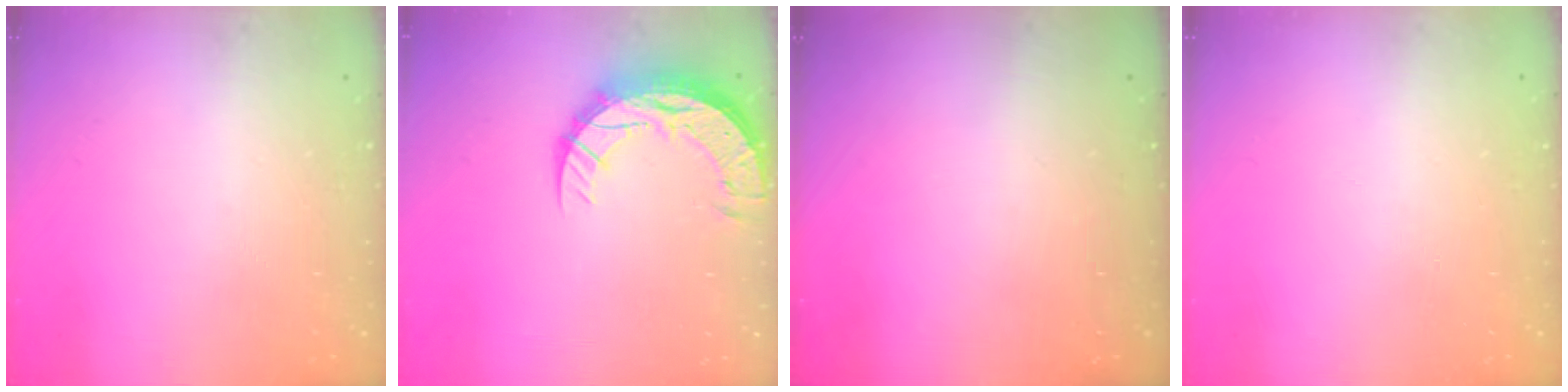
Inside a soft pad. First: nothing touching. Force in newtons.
{"total": 13.2, "press": 13.2, "slide": 0.9}
{"total": 0.0}
{"total": 0.0}